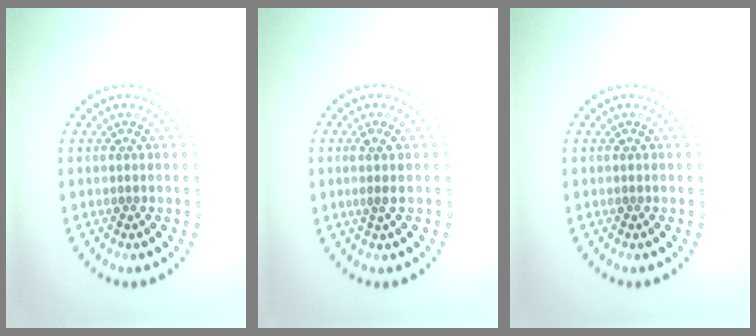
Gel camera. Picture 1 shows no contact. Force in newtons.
{"total": 1.5, "press": 1.1, "slide": 0.9}
{"total": 0.0}